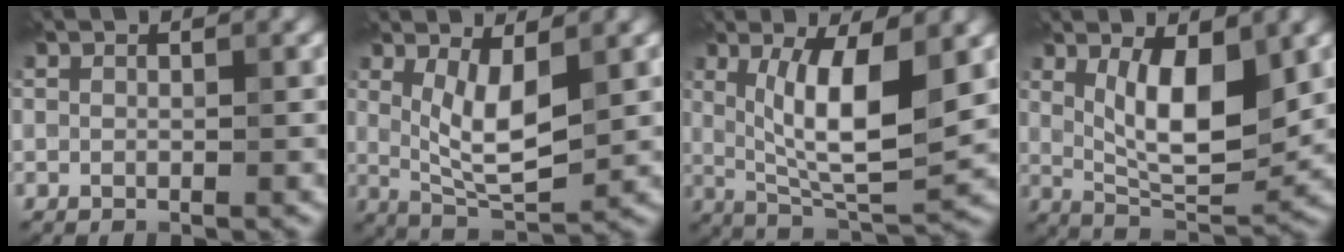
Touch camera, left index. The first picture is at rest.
{"total": 5.3, "force": [1.1, 1.8, 4.9], "torque": [-0.093, -0.015, 0.027]}
{"total": 8.2, "force": [1.6, 2.3, 7.7], "torque": [-0.131, -0.014, 0.035]}
{"total": 7.5, "force": [1.9, 2.7, 6.7], "torque": [-0.116, -0.011, 0.037]}